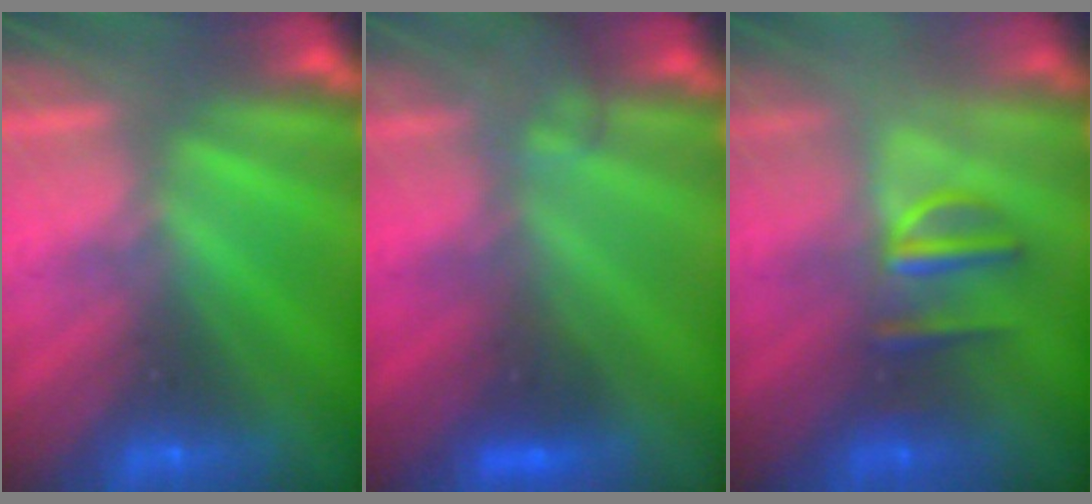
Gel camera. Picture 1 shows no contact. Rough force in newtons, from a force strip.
{"total": 3.1}
{"total": 2.8}